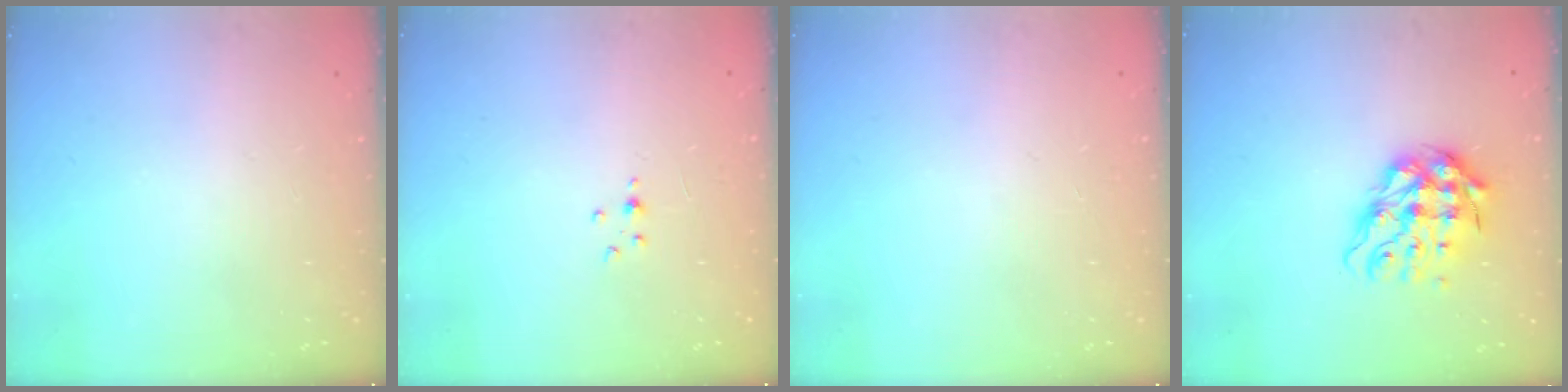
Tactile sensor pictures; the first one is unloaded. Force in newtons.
{"total": 1.5, "press": 1.5, "slide": 0.2}
{"total": 0.7, "press": 0.7, "slide": 0.2}
{"total": 11.7, "press": 11.5, "slide": 1.9}